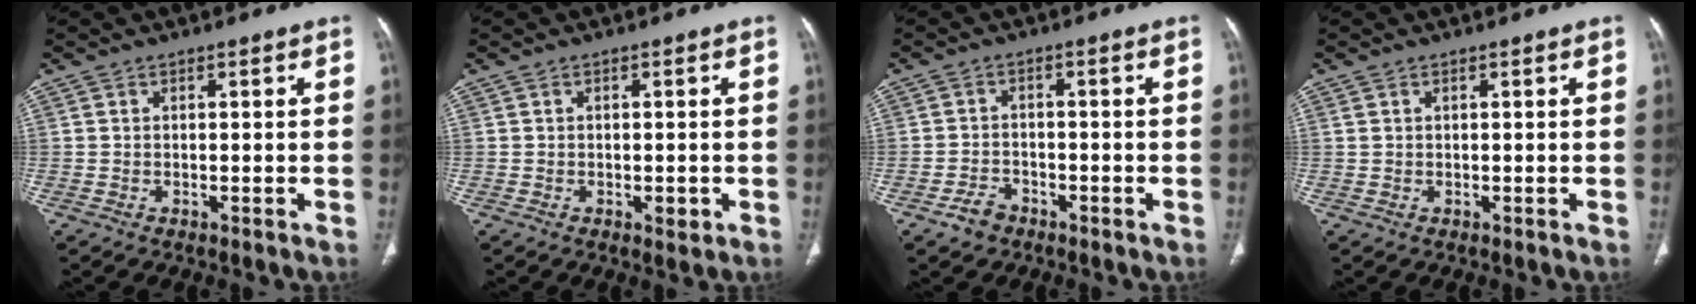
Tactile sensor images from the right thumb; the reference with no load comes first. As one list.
[{"total": 1.7, "force": [-0.5, 0.9, 1.4], "torque": [-0.016, -0.001, -0.004]}, {"total": 3.4, "force": [-2.3, 2.3, 1.1], "torque": [-0.015, 0.018, -0.035]}, {"total": 0.6, "force": [0.3, 0.4, 0.4], "torque": [-0.011, 0.011, 0.010]}]